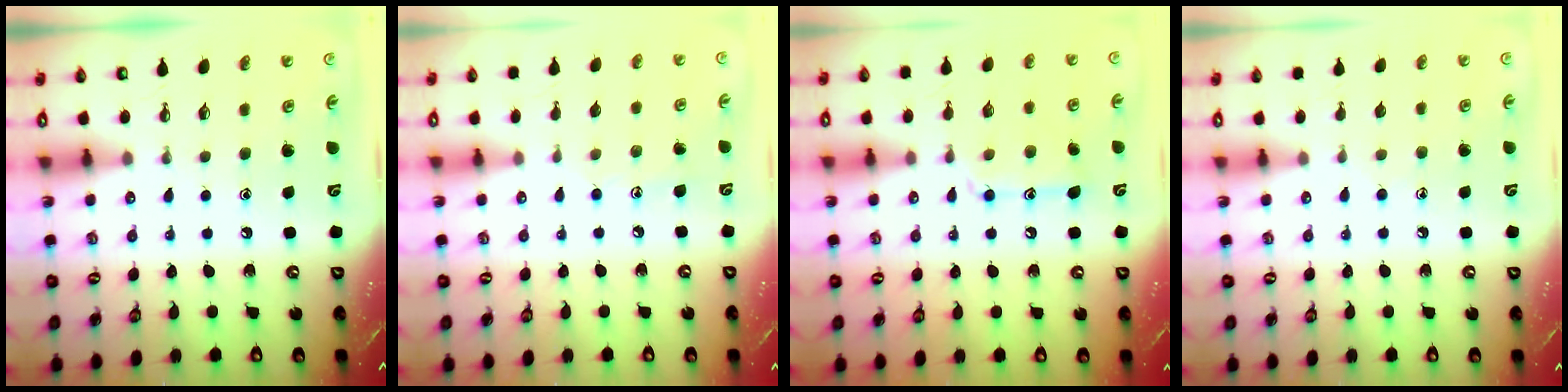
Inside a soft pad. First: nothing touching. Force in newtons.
{"total": 5.4, "press": 5.4, "slide": 0.4}
{"total": 12.5, "press": 12.5, "slide": 0.8}
{"total": 5.6, "press": 5.6, "slide": 0.5}